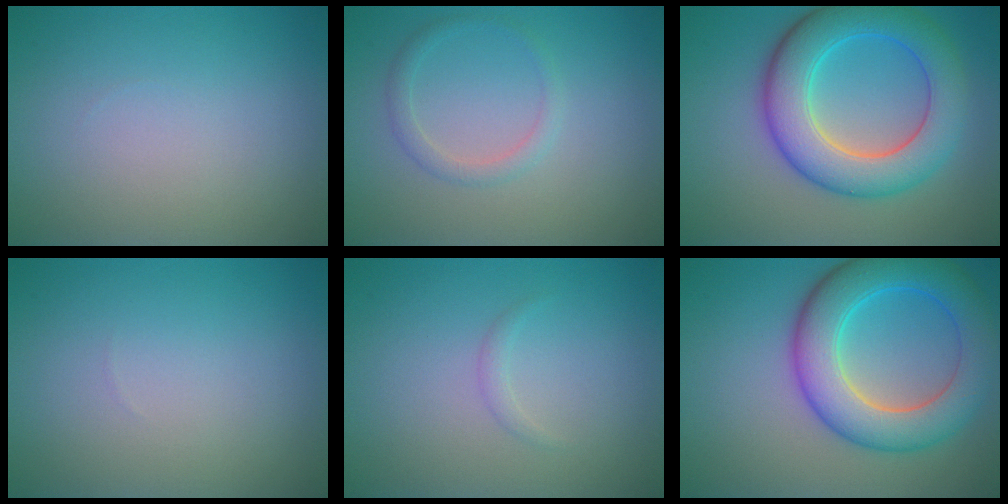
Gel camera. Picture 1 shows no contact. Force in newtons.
{"total": 1.5, "press": 1.5, "slide": 0.0}
{"total": 8.2, "press": 8.2, "slide": 0.1}
{"total": 0.0}
{"total": 0.8, "press": 0.8, "slide": 0.0}
{"total": 8.2, "press": 8.2, "slide": 0.3}